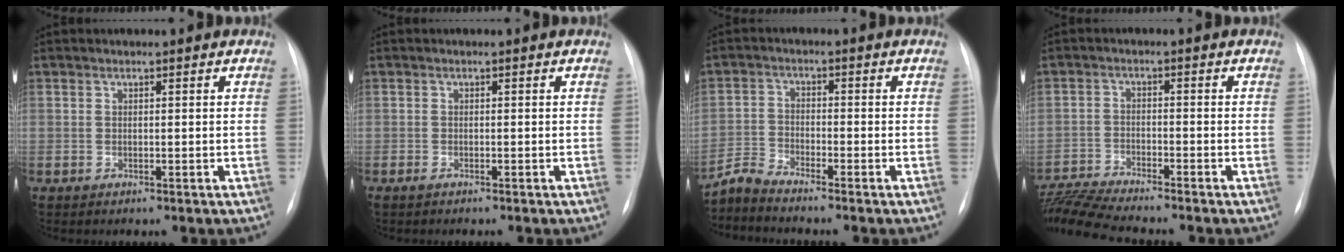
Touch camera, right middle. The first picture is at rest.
{"total": 0.9, "force": [-0.8, 0.3, 0.5], "torque": [-0.014, -0.002, -0.012]}
{"total": 3.7, "force": [-3.6, -0.9, -0.2], "torque": [-0.004, -0.017, -0.073]}
{"total": 8.9, "force": [-8.3, -1.2, 2.8], "torque": [-0.055, -0.015, -0.150]}